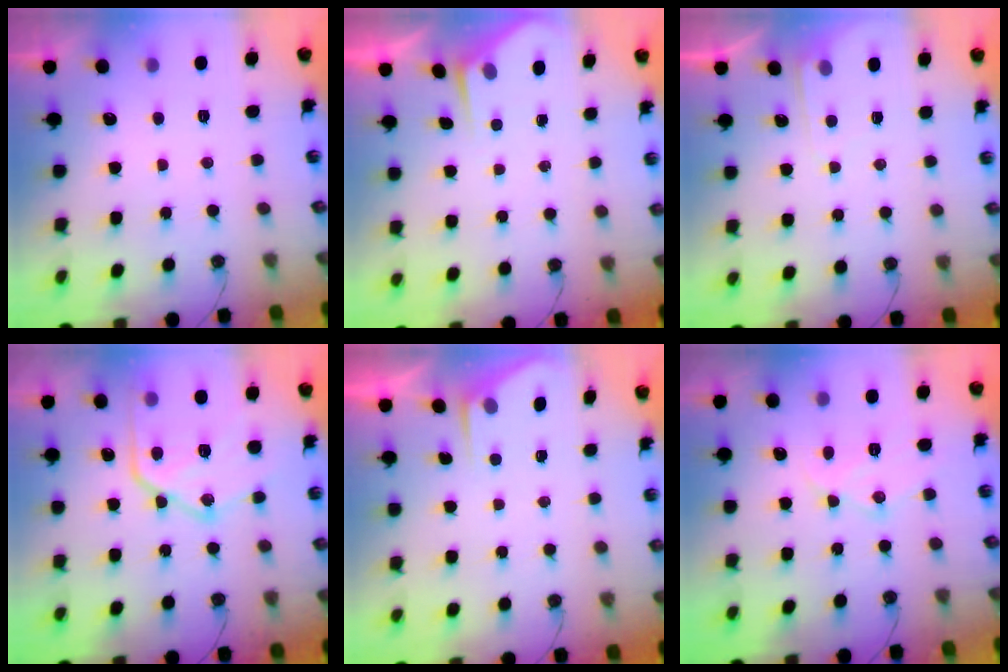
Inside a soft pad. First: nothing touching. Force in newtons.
{"total": 2.5, "press": 2.5, "slide": 0.4}
{"total": 4.8, "press": 4.8, "slide": 0.7}
{"total": 21.2, "press": 21.1, "slide": 1.5}
{"total": 2.6, "press": 2.5, "slide": 0.4}
{"total": 10.9, "press": 10.8, "slide": 0.7}